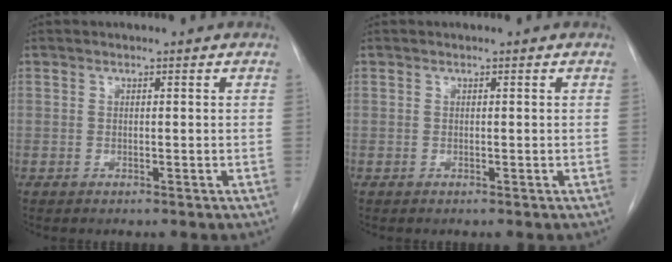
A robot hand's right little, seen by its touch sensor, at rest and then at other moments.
{"total": 0.0}